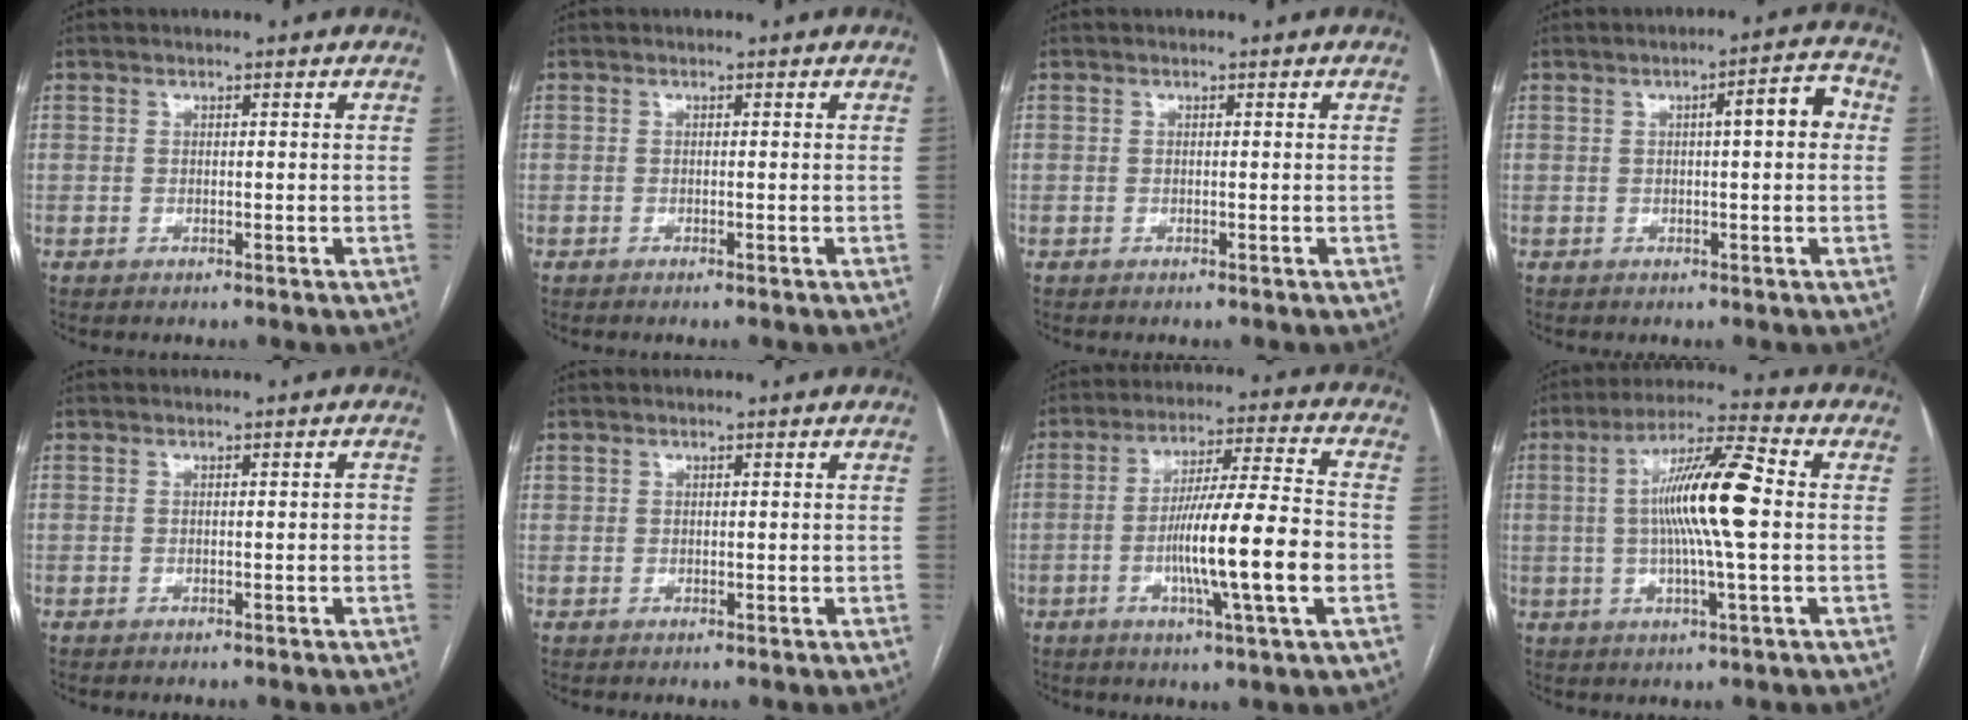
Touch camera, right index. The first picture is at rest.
{"total": 0.0}
{"total": 0.0}
{"total": 5.9, "force": [1.0, 1.1, 5.7], "torque": [-0.079, 0.024, 0.011]}
{"total": 1.2, "force": [-0.1, 0.4, 1.1], "torque": [-0.015, 0.006, 0.001]}
{"total": 0.8, "force": [0.4, 0.5, 0.3], "torque": [0.000, 0.001, 0.007]}
{"total": 14.9, "force": [-3.3, -0.1, 14.5], "torque": [-0.249, -0.003, -0.061]}
{"total": 13.1, "force": [0.6, 0.7, 13.1], "torque": [-0.236, 0.012, 0.006]}